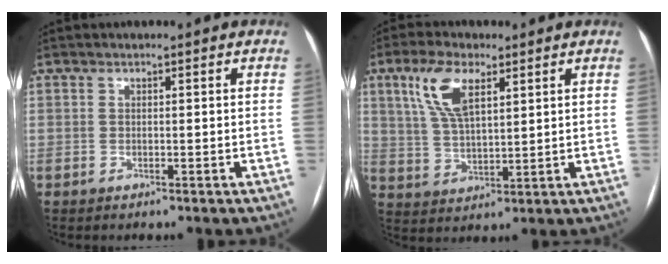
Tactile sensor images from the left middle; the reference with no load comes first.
{"total": 8.7, "force": [4.3, 3.2, 6.9], "torque": [-0.147, 0.016, 0.087]}